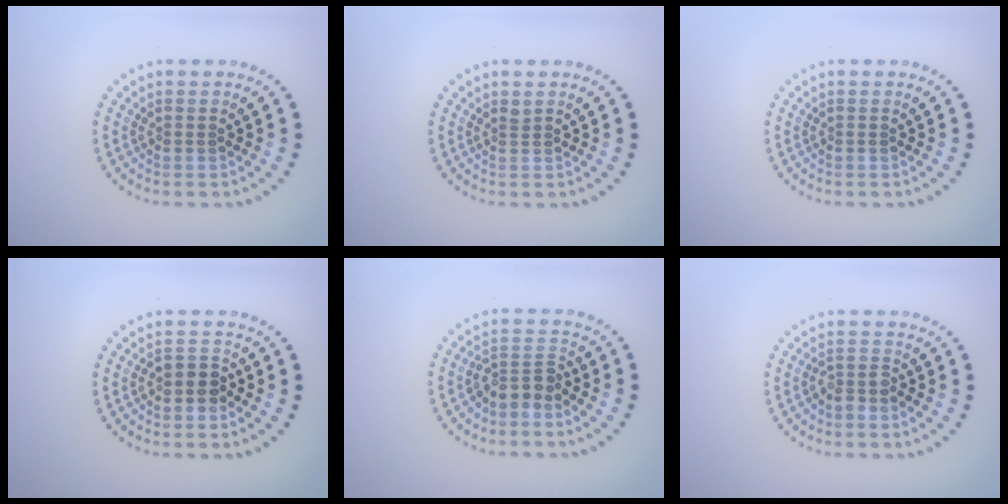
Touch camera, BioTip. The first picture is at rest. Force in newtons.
{"total": 0.6, "press": 0.4, "slide": 0.4}
{"total": 0.0}
{"total": 1.9, "press": 1.7, "slide": 0.8}
{"total": 2.6, "press": 1.9, "slide": 1.7}
{"total": 1.3, "press": 1.1, "slide": 0.8}